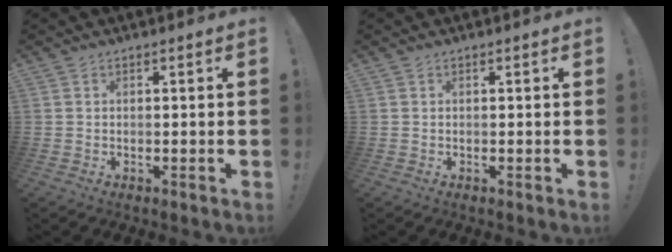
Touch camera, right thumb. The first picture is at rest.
{"total": 0.0}